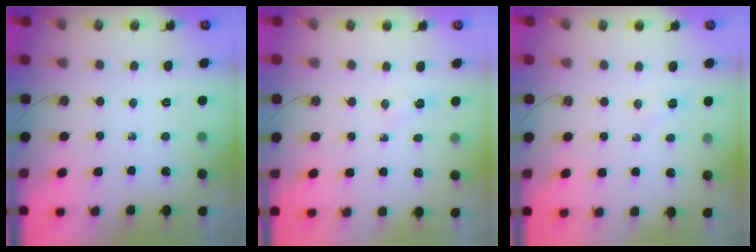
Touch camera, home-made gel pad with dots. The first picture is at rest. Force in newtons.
{"total": 4.0, "press": 4.0, "slide": 0.5}
{"total": 2.9, "press": 2.9, "slide": 0.3}